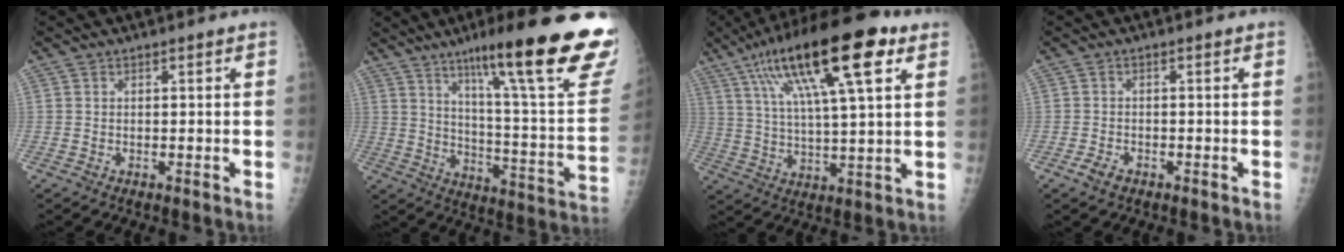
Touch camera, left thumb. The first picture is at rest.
{"total": 29.6, "force": [18.7, 3.7, 22.6], "torque": [-0.265, -0.077, 0.266]}
{"total": 21.1, "force": [10.0, 5.3, 17.8], "torque": [-0.297, -0.004, 0.166]}
{"total": 2.2, "force": [-1.4, 1.3, 1.1], "torque": [-0.025, 0.002, -0.023]}